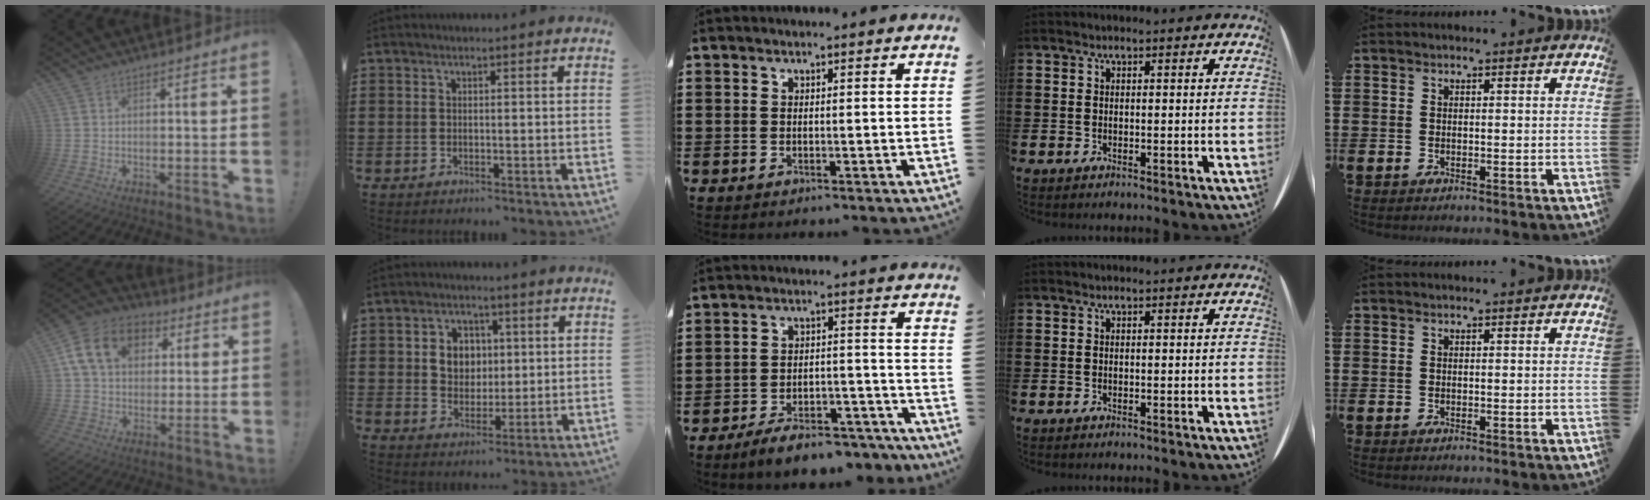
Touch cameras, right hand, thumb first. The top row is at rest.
{"thumb": {"total": 15.9, "force": [5.1, 11.9, 9.1], "torque": [-0.138, 0.000, 0.101]}, "index": {"total": 5.2, "force": [1.0, 4.6, 2.2], "torque": [-0.055, 0.013, 0.014]}, "middle": {"total": 6.6, "force": [-6.2, 1.0, 2.2], "torque": [-0.035, 0.010, -0.115]}}